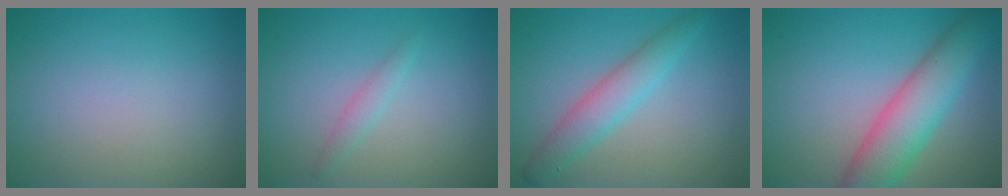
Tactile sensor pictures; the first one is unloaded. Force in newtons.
{"total": 1.2, "press": 1.2, "slide": 0.0}
{"total": 2.6, "press": 2.6, "slide": 0.0}
{"total": 6.7, "press": 6.7, "slide": 0.3}